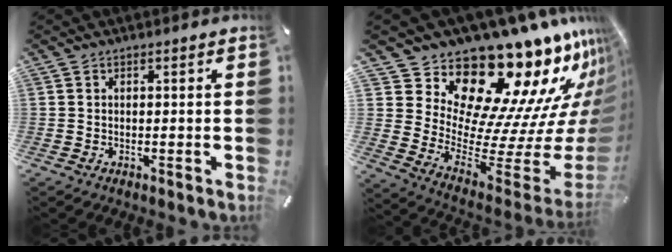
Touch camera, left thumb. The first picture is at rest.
{"total": 23.5, "force": [17.3, 10.9, 11.6], "torque": [-0.135, -0.185, 0.316]}